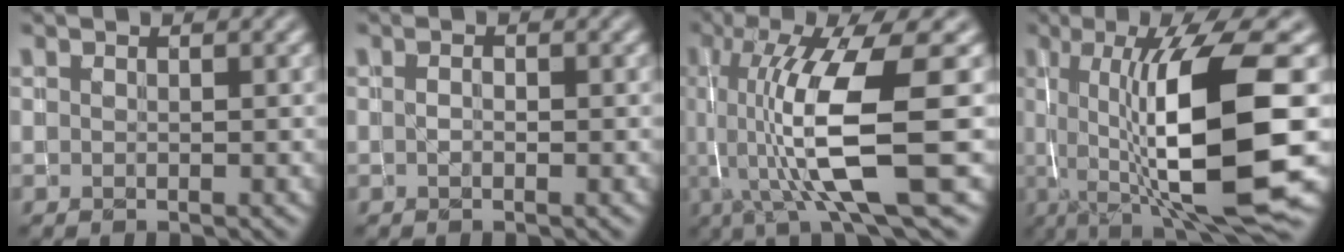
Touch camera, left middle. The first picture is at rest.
{"total": 0.7, "force": [-0.2, 0.4, 0.5], "torque": [-0.010, -0.001, -0.004]}
{"total": 10.9, "force": [-0.5, 2.5, 10.6], "torque": [-0.179, -0.008, -0.006]}
{"total": 13.5, "force": [-0.5, 3.0, 13.2], "torque": [-0.196, -0.004, -0.006]}